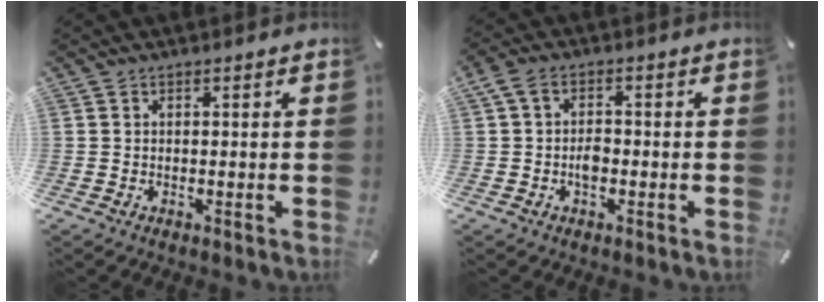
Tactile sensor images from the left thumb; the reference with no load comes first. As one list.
[{"total": 4.1, "force": [-0.7, 2.6, 3.0], "torque": [-0.055, 0.011, -0.014]}]